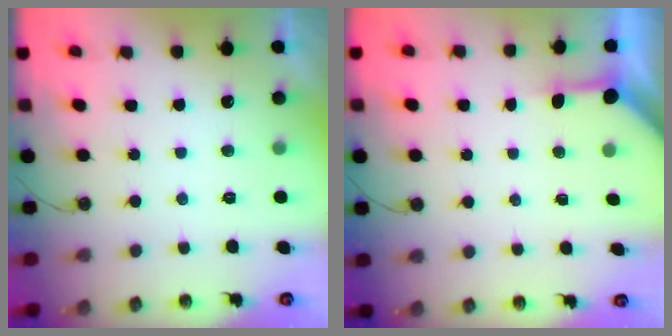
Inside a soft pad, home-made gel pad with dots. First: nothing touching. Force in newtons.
{"total": 3.3, "press": 3.3, "slide": 0.5}